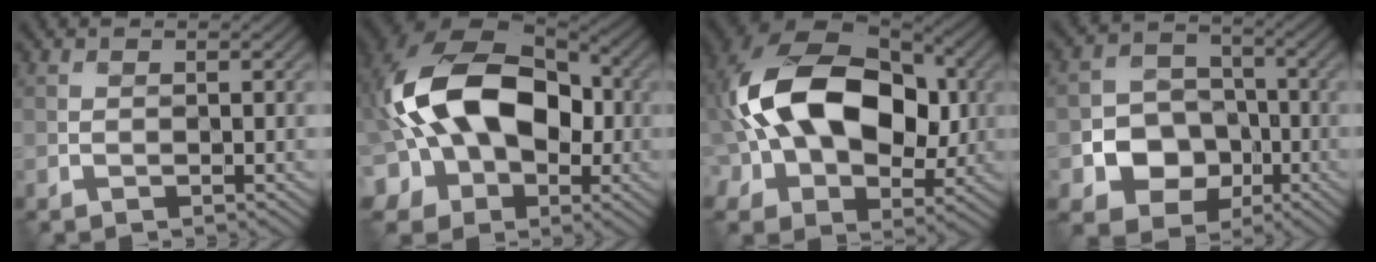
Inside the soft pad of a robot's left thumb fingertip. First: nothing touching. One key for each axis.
{"total": 17.6, "fx": -0.2, "fy": 11.9, "fz": 13.0, "tx": -0.235, "ty": 0.001, "tz": -0.007}
{"total": 18.4, "fx": 2.0, "fy": 12.4, "fz": 13.5, "tx": -0.250, "ty": 0.004, "tz": 0.037}
{"total": 9.0, "fx": -2.9, "fy": 7.6, "fz": 3.9, "tx": -0.077, "ty": -0.019, "tz": -0.080}